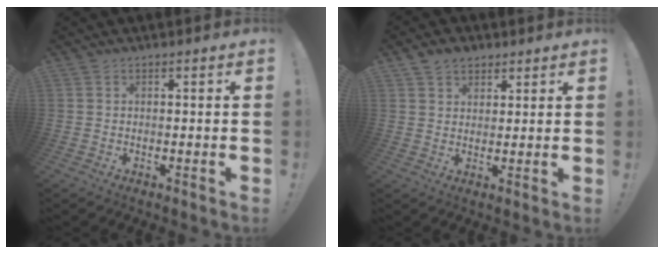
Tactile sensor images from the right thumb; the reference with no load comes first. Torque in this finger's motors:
{"motor_torque": [-0.02, 0.02, 0.00, 0.00, 0.00]}